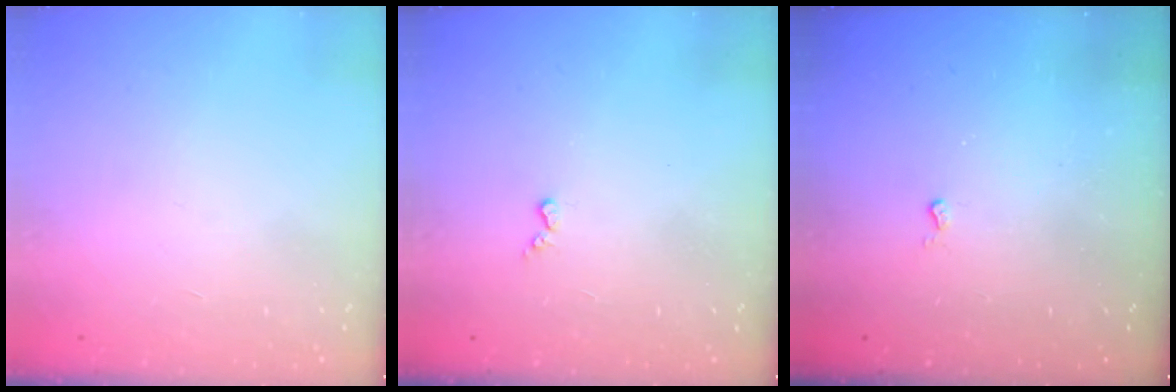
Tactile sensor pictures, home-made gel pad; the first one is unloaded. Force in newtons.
{"total": 2.4, "press": 2.4, "slide": 0.4}
{"total": 2.6, "press": 2.6, "slide": 0.5}